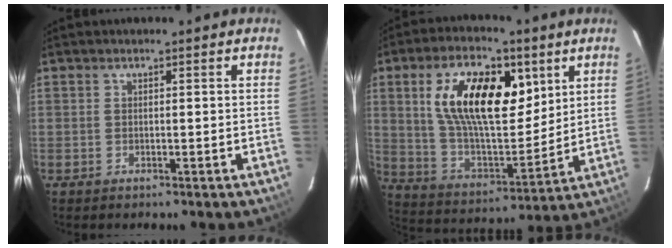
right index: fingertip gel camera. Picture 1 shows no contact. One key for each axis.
{"total": 19.7, "fx": 7.1, "fy": 9.5, "fz": 15.8, "tx": -0.291, "ty": 0.011, "tz": 0.132}